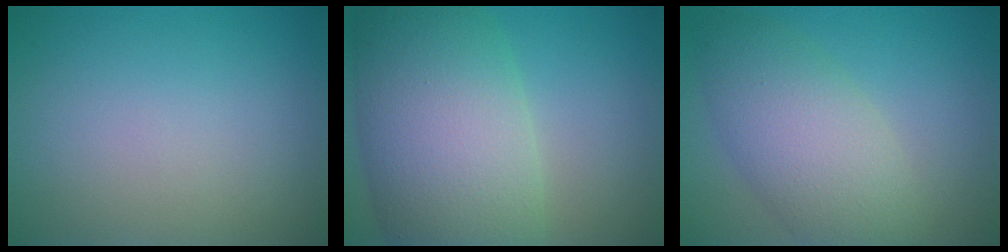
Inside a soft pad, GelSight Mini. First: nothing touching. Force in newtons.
{"total": 12.4, "press": 12.4, "slide": 0.5}
{"total": 6.3, "press": 6.3, "slide": 0.4}